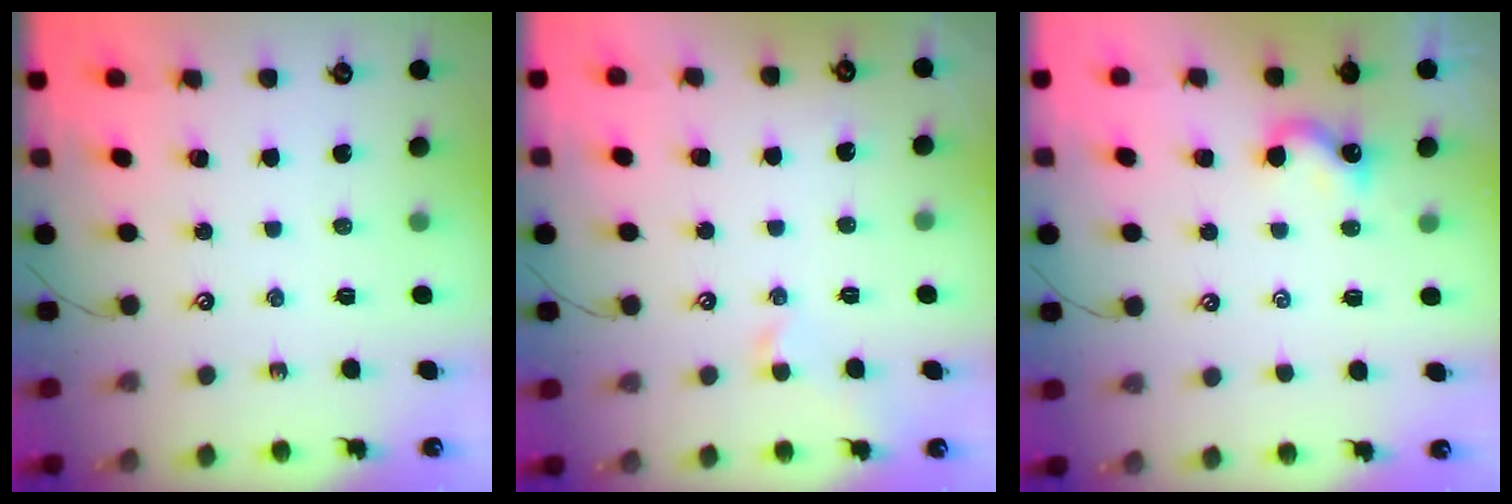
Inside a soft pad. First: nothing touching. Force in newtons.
{"total": 0.0}
{"total": 1.3, "press": 1.2, "slide": 0.4}